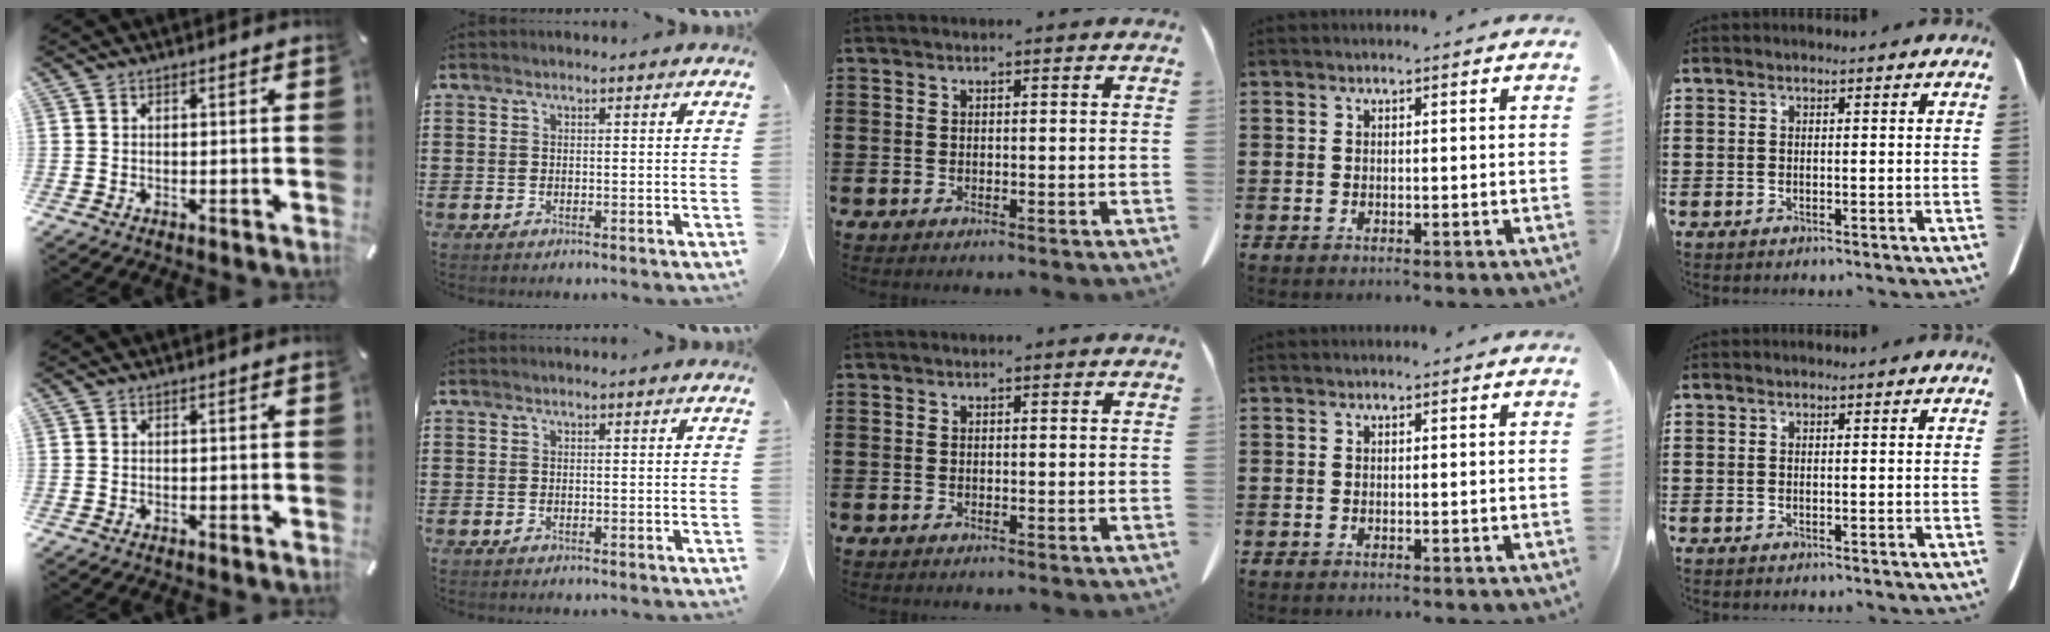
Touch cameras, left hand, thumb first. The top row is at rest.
{}